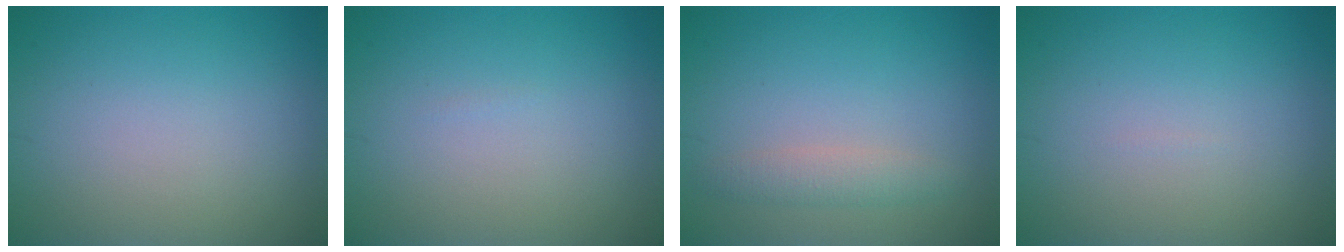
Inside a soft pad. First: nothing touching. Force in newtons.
{"total": 0.0}
{"total": 1.8, "press": 1.8, "slide": 0.2}
{"total": 0.0}